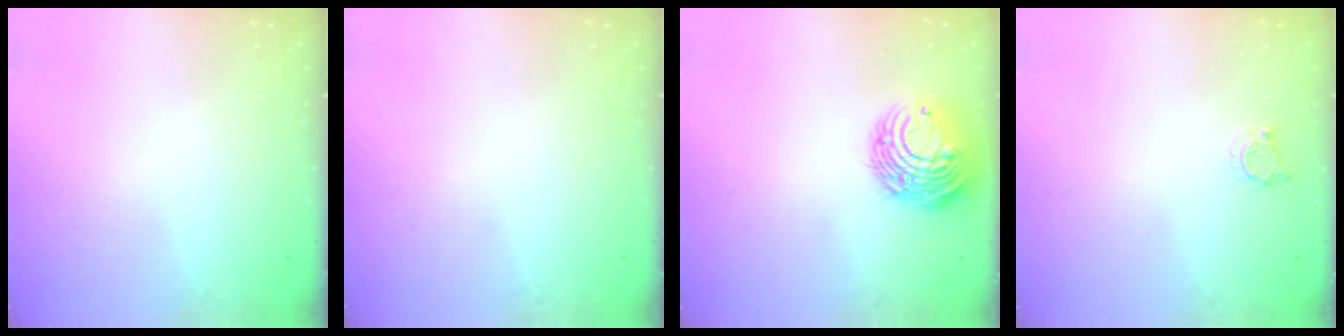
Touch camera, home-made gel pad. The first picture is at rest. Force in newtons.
{"total": 0.0}
{"total": 11.0, "press": 11.0, "slide": 1.4}
{"total": 3.6, "press": 3.6, "slide": 0.4}